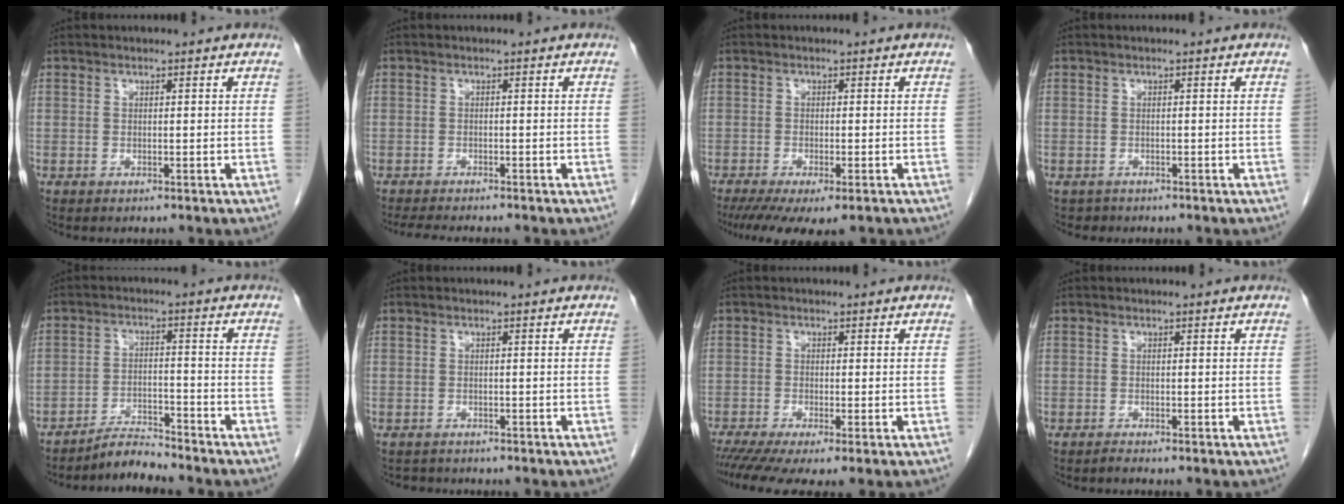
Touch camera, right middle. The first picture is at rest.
{"total": 6.0, "force": [-5.4, 0.7, 2.6], "torque": [-0.039, -0.015, -0.081]}
{"total": 9.7, "force": [-7.1, 2.4, 6.1], "torque": [-0.096, -0.021, -0.108]}
{"total": 1.1, "force": [-0.9, 0.6, -0.2], "torque": [-0.005, 0.002, -0.016]}
{"total": 4.3, "force": [-4.3, -0.3, 0.2], "torque": [0.000, -0.010, -0.077]}
{"total": 1.6, "force": [-1.5, 0.5, -0.1], "torque": [-0.007, -0.006, -0.024]}
{"total": 6.9, "force": [-4.7, 1.0, 5.0], "torque": [-0.079, -0.015, -0.083]}
{"total": 0.5, "force": [-0.5, -0.1, 0.1], "torque": [-0.001, -0.001, -0.011]}